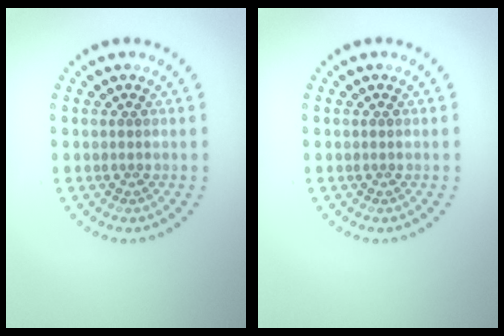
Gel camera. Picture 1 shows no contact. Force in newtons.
{"total": 0.0}